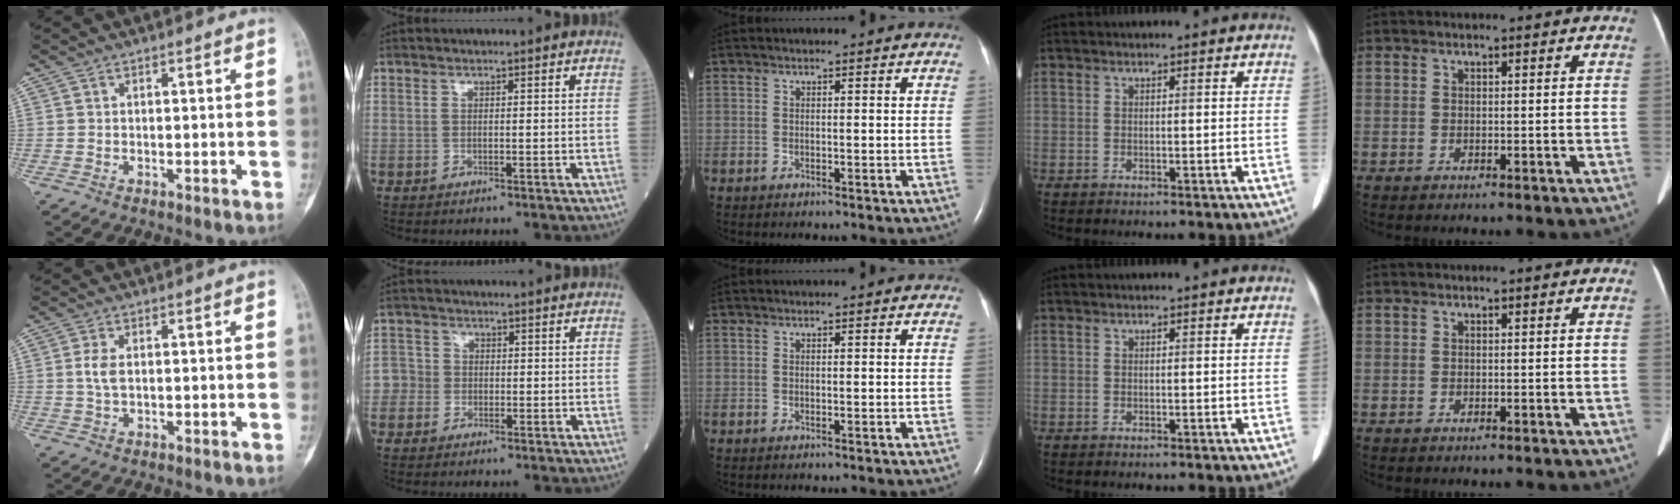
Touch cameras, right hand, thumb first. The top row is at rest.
{"thumb": {"total": 3.0, "force": [0.4, 1.6, 2.5], "torque": [-0.055, 0.002, 0.009]}, "index": {"total": 2.9, "force": [-1.0, 2.7, 0.2], "torque": [0.001, 0.011, -0.029]}}